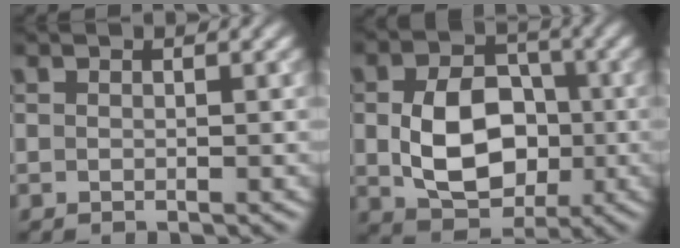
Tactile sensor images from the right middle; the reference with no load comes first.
{"total": 7.9, "force": [-0.6, 5.6, 5.5], "torque": [-0.106, -0.008, -0.004]}